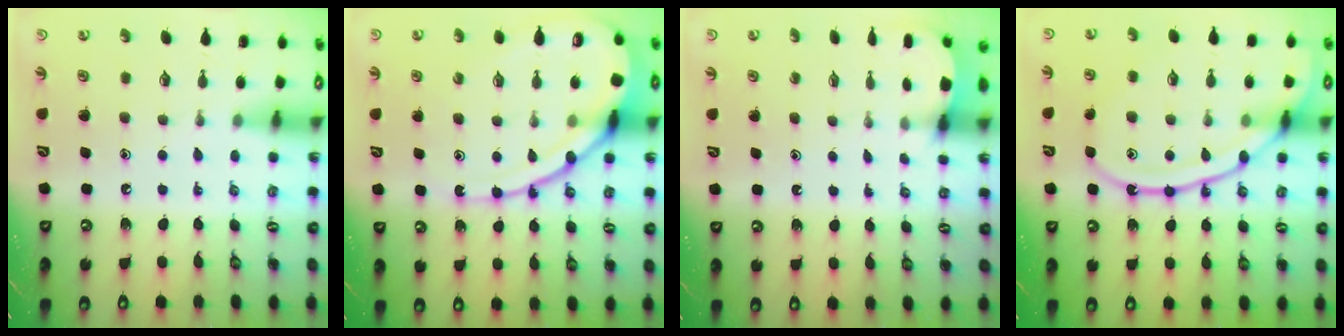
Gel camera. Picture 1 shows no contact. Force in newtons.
{"total": 16.6, "press": 16.5, "slide": 1.4}
{"total": 2.6, "press": 2.6, "slide": 0.3}
{"total": 15.6, "press": 15.6, "slide": 1.3}